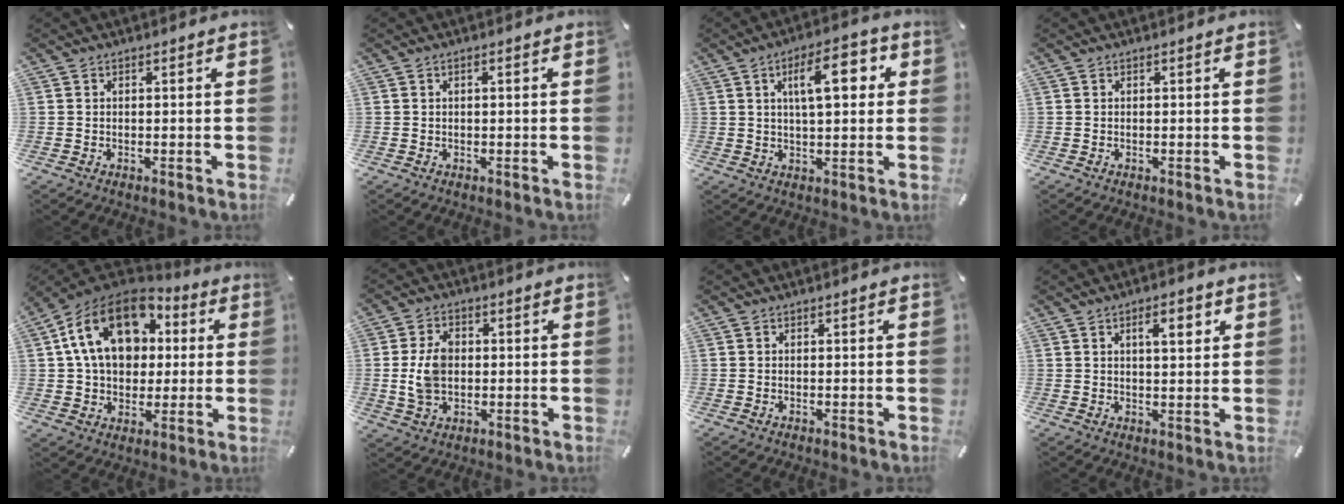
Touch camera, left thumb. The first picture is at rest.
{"total": 0.9, "force": [0.0, 0.2, 0.9], "torque": [-0.016, 0.001, 0.000]}
{"total": 11.6, "force": [3.7, 4.7, 9.9], "torque": [-0.156, -0.002, 0.056]}
{"total": 0.0}
{"total": 19.0, "force": [5.7, 13.7, 11.9], "torque": [-0.228, -0.009, 0.102]}
{"total": 8.2, "force": [-0.1, 6.1, 5.5], "torque": [-0.129, 0.008, -0.002]}
{"total": 0.0}
{"total": 5.6, "force": [2.5, 2.0, 4.6], "torque": [-0.065, -0.006, 0.034]}